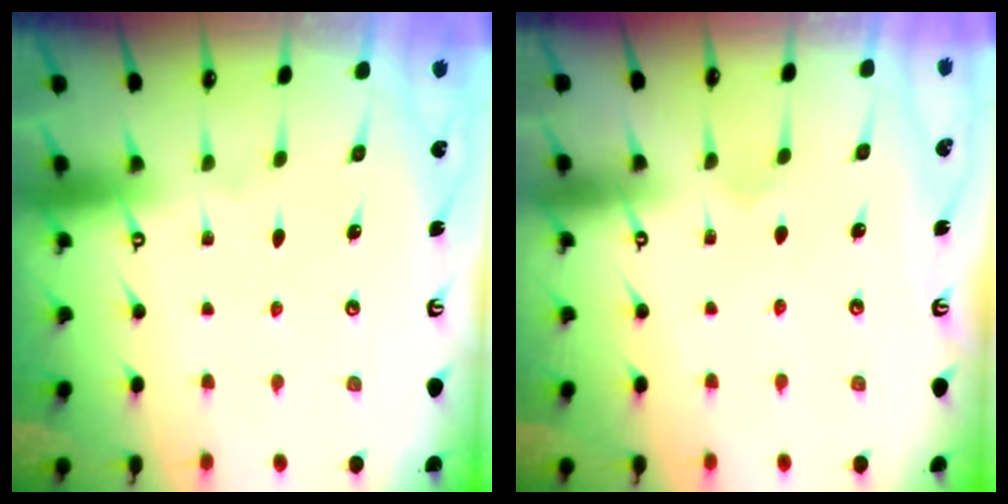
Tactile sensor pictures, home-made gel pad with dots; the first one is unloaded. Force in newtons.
{"total": 2.4, "press": 2.4, "slide": 0.2}